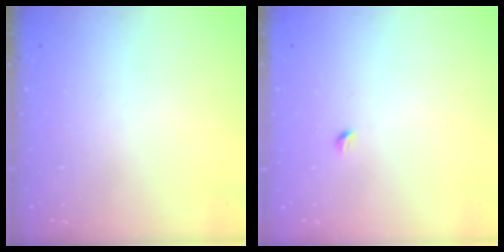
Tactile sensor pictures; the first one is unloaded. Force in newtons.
{"total": 2.7, "press": 2.6, "slide": 0.6}